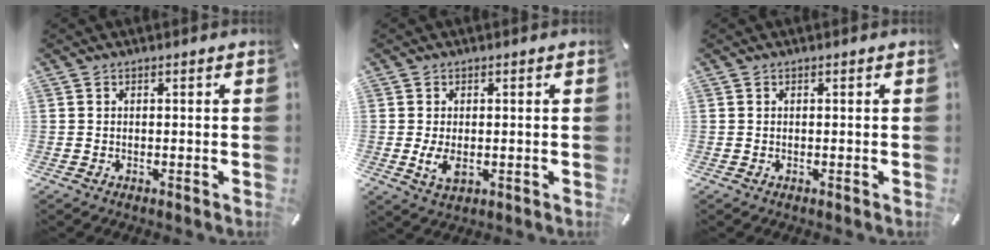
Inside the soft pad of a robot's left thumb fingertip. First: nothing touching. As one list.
[{"total": 4.5, "force": [-0.4, 2.7, 3.6], "torque": [-0.076, -0.006, -0.010]}, {"total": 0.0}]